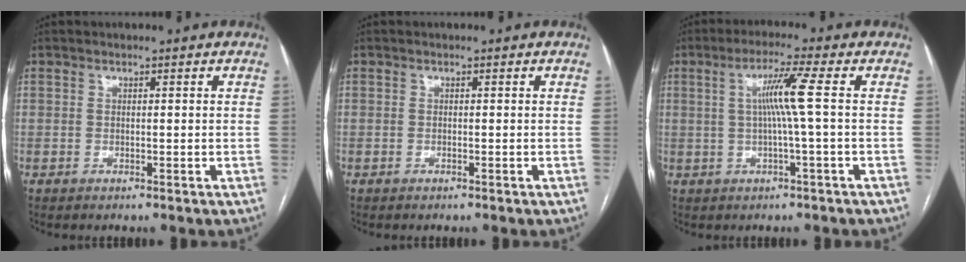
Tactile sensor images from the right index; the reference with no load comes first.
{"total": 0.0}
{"total": 6.2, "force": [0.6, -1.3, 6.0], "torque": [-0.112, 0.007, 0.016]}